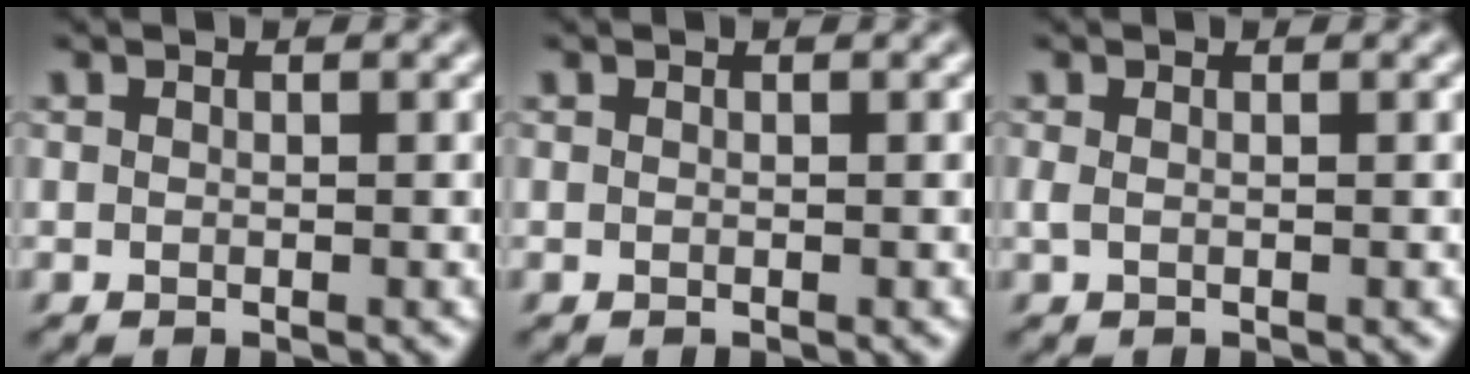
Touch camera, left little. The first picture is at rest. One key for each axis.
{"total": 0.0}
{"total": 0.7, "fx": 0.0, "fy": 0.4, "fz": 0.6, "tx": -0.022, "ty": 0.003, "tz": 0.000}